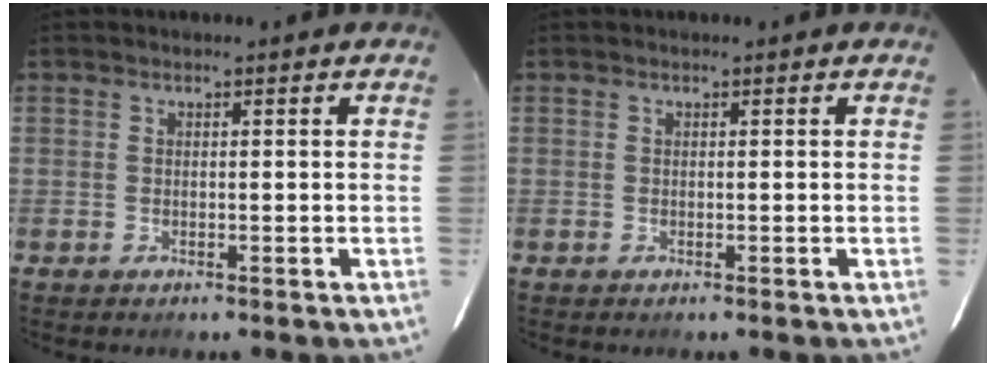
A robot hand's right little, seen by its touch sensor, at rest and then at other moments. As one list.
[{"total": 0.0}]